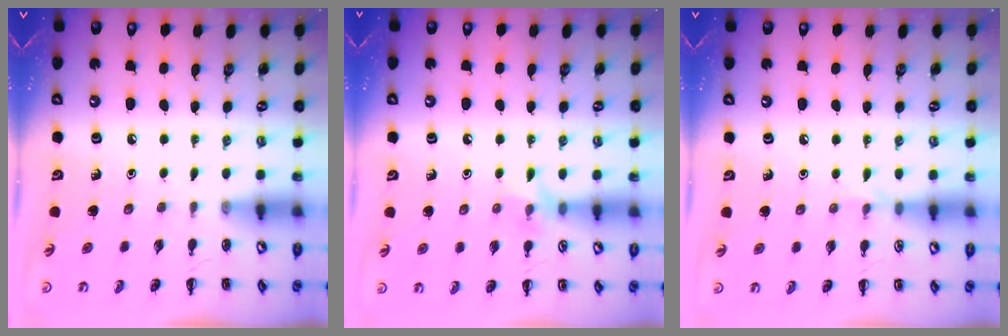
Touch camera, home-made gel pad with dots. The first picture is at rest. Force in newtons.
{"total": 7.3, "press": 7.1, "slide": 1.6}
{"total": 4.1, "press": 3.9, "slide": 1.5}